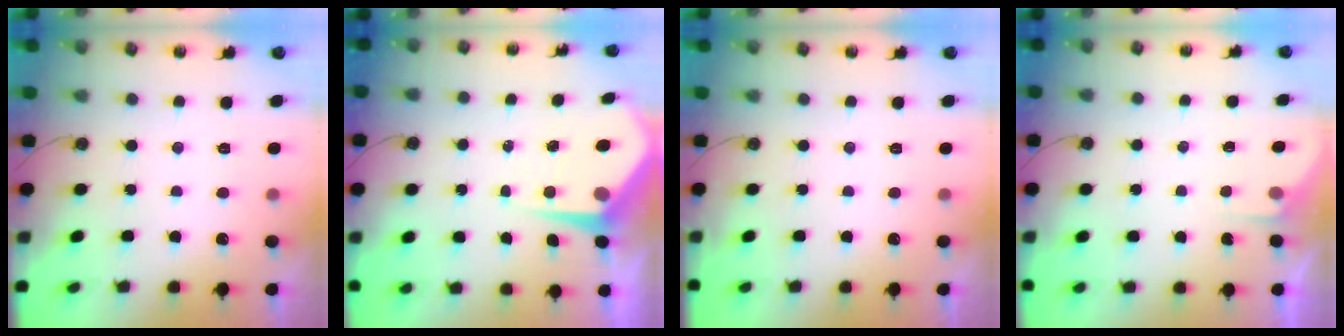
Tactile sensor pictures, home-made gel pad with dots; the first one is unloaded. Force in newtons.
{"total": 6.6, "press": 6.6, "slide": 0.5}
{"total": 0.0}
{"total": 2.7, "press": 2.7, "slide": 0.4}